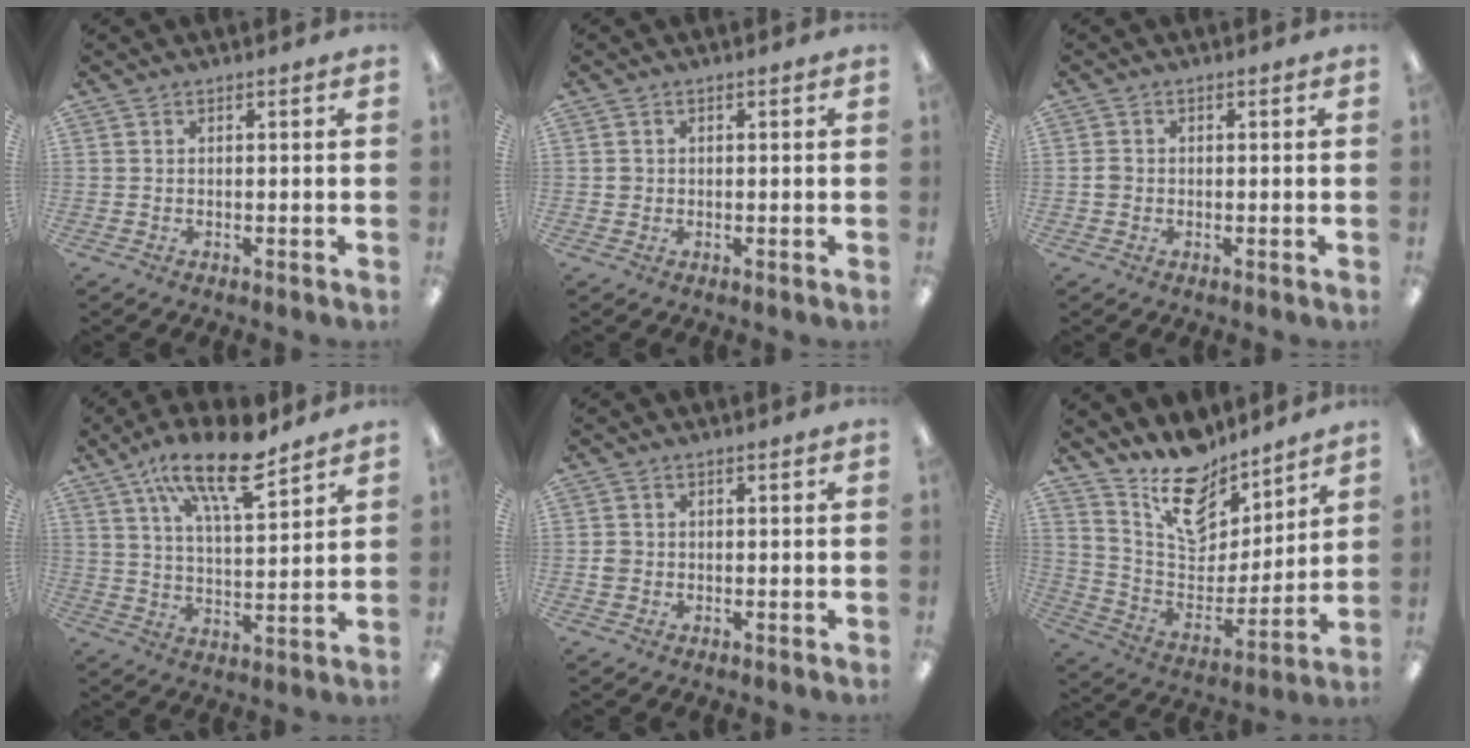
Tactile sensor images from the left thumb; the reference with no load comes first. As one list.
[{"total": 1.1, "force": [0.0, 1.1, 0.2], "torque": [-0.004, 0.006, -0.001]}, {"total": 1.6, "force": [0.0, 1.5, 0.3], "torque": [0.002, 0.002, -0.004]}, {"total": 16.5, "force": [11.0, 5.6, 11.0], "torque": [-0.184, -0.051, 0.183]}, {"total": 1.9, "force": [-0.2, 1.8, 0.5], "torque": [-0.009, 0.004, -0.005]}, {"total": 16.4, "force": [12.8, 8.3, 6.2], "torque": [-0.110, -0.092, 0.232]}]